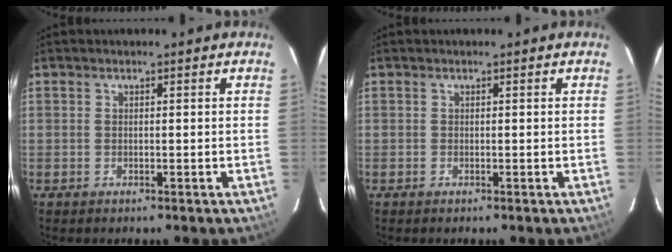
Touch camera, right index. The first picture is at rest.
{"total": 0.0}